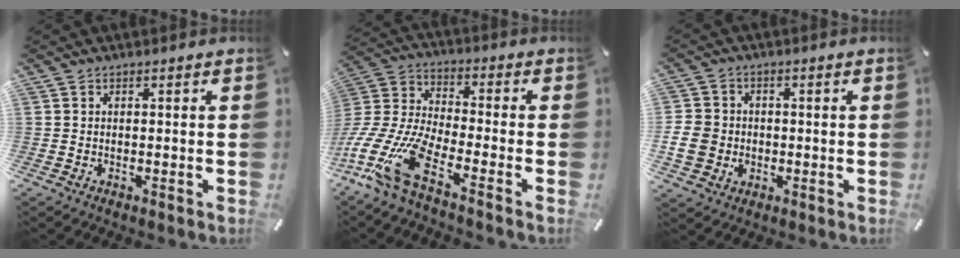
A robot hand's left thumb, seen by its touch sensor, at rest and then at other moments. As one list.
[{"total": 17.0, "force": [-10.5, 6.3, 11.8], "torque": [-0.262, 0.021, -0.191]}, {"total": 7.0, "force": [-0.9, 6.4, 2.8], "torque": [-0.074, 0.008, -0.016]}]